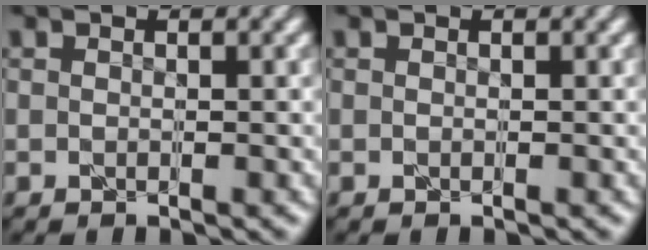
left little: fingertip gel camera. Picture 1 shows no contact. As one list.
[{"total": 0.0}]